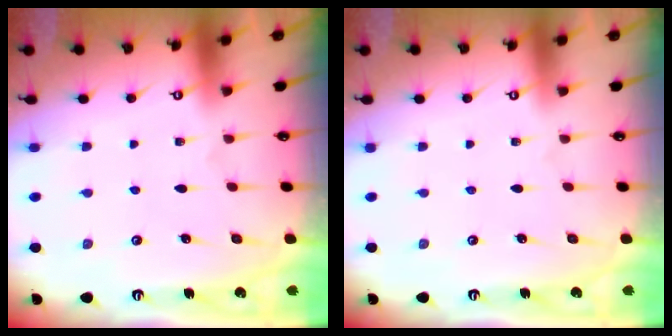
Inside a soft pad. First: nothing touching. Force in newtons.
{"total": 0.0}